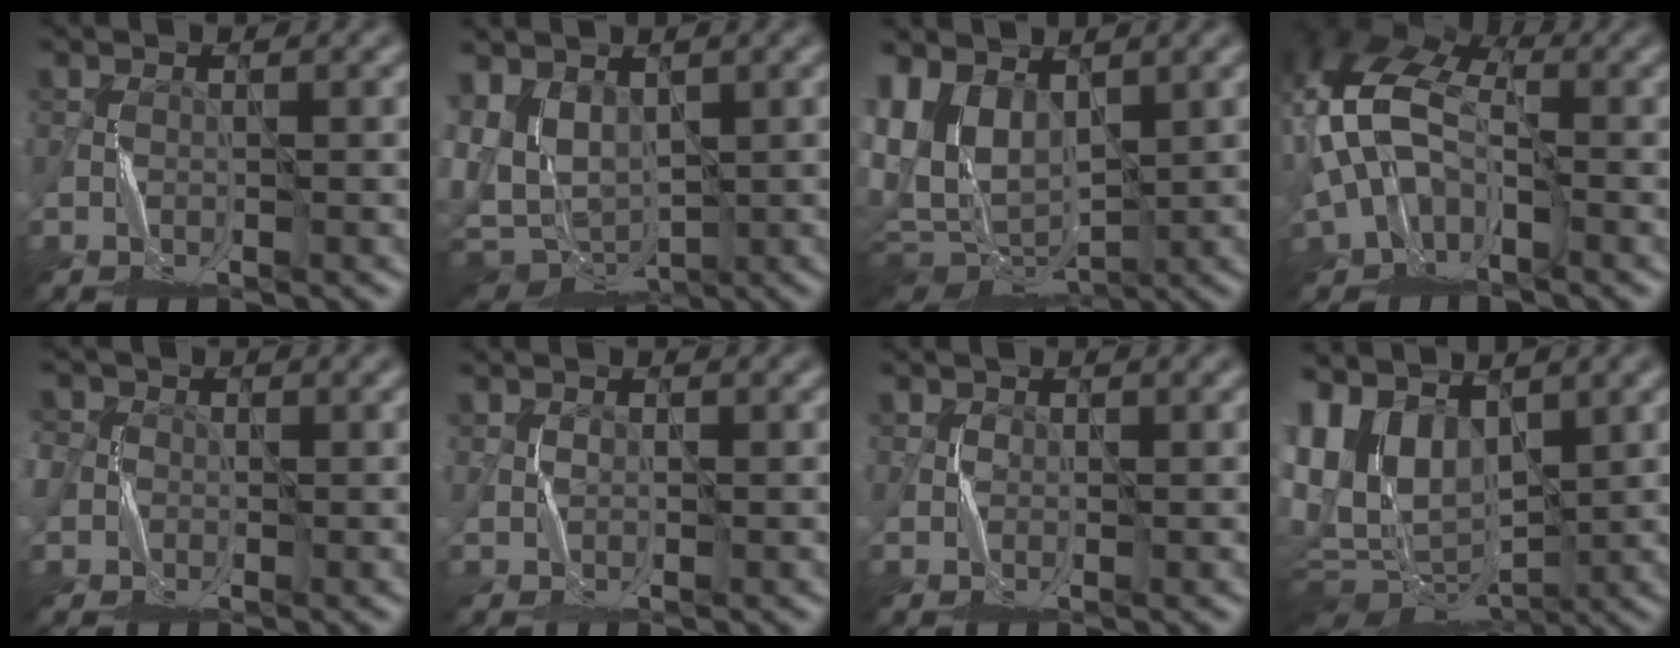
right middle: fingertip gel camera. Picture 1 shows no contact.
{"total": 4.8, "force": [-0.1, 3.3, 3.5], "torque": [-0.071, -0.014, 0.001]}
{"total": 7.3, "force": [1.9, 4.9, 5.0], "torque": [-0.114, -0.021, 0.043]}
{"total": 9.6, "force": [-0.2, 6.3, 7.3], "torque": [-0.159, 0.013, -0.020]}
{"total": 3.0, "force": [0.1, 2.8, 1.0], "torque": [-0.013, 0.008, -0.017]}
{"total": 1.1, "force": [0.5, -0.3, -0.9], "torque": [0.023, 0.002, 0.013]}
{"total": 0.7, "force": [0.2, 0.6, 0.0], "torque": [0.008, 0.002, 0.004]}
{"total": 9.5, "force": [3.4, 6.0, 6.6], "torque": [-0.127, -0.025, 0.075]}